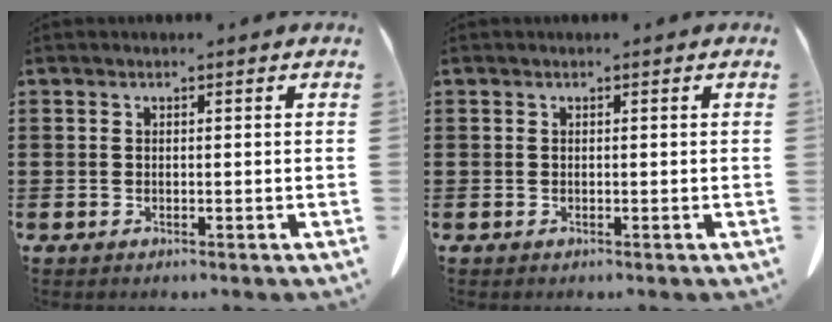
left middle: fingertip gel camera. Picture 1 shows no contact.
{"total": 0.0}